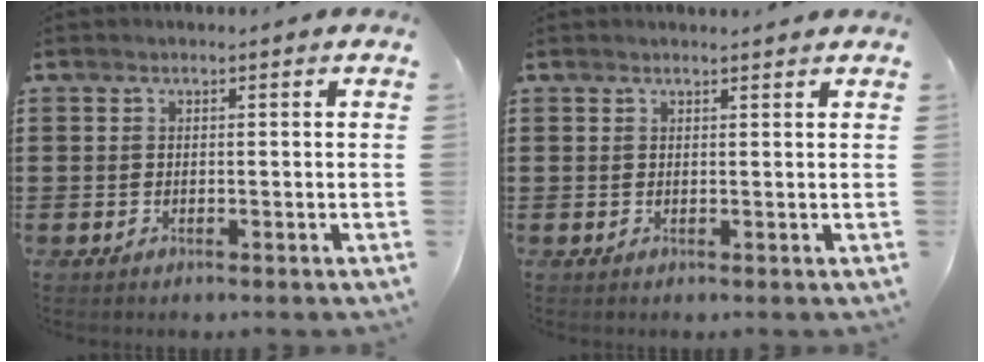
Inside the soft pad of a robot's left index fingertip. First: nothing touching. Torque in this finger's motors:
{"motor_torque": [-0.11, -0.08, -0.52, -0.02]}